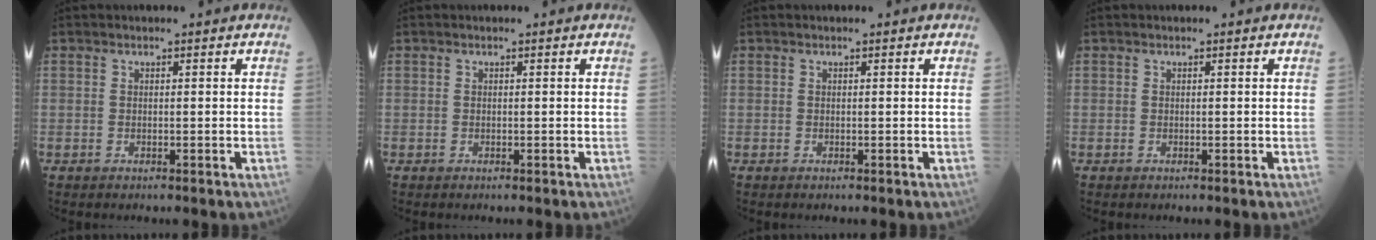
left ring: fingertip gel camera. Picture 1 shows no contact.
{"total": 0.0}
{"total": 0.0}
{"total": 0.0}